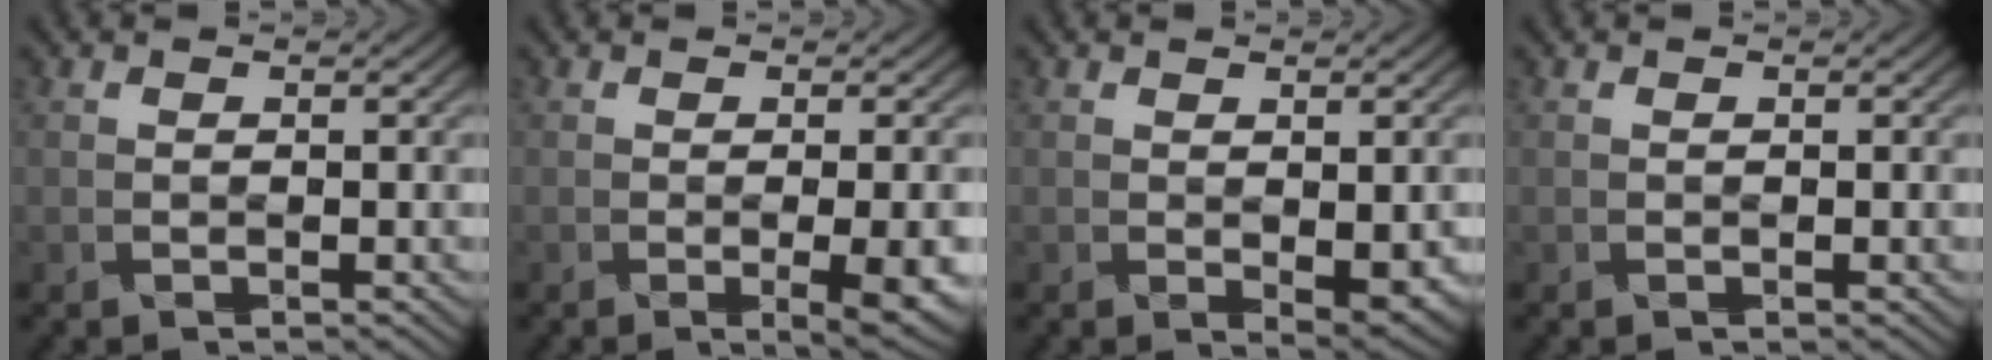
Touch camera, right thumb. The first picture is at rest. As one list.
[{"total": 4.8, "force": [-1.1, 1.1, 4.6], "torque": [-0.074, -0.008, -0.009]}, {"total": 3.0, "force": [-0.2, 1.3, 2.7], "torque": [-0.043, -0.011, 0.005]}, {"total": 0.0}]